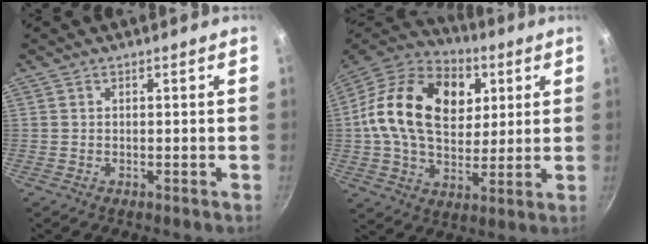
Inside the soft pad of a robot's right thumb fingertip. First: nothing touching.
{"total": 24.0, "force": [5.5, 16.3, 16.7], "torque": [-0.266, 0.008, 0.082]}